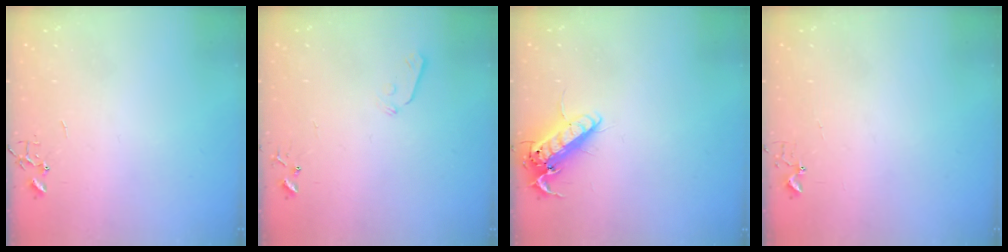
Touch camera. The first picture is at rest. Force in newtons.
{"total": 5.8, "press": 5.8, "slide": 0.5}
{"total": 13.8, "press": 13.6, "slide": 2.3}
{"total": 3.7, "press": 3.7, "slide": 0.2}